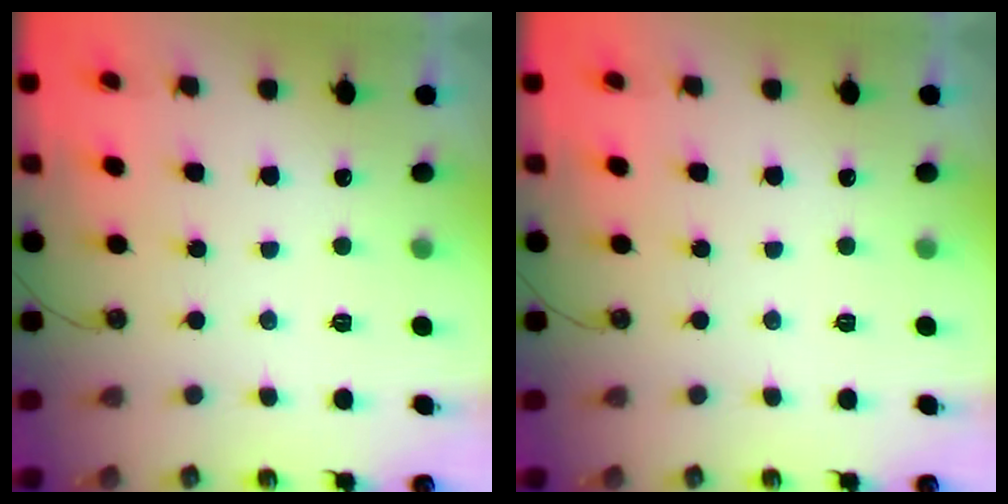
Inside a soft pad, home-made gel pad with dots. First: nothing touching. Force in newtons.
{"total": 0.0}